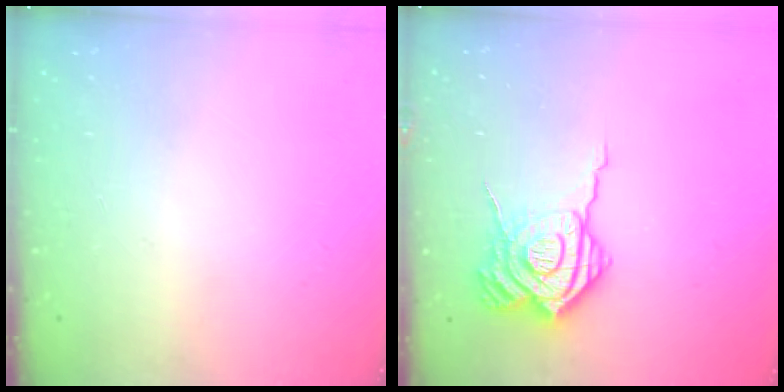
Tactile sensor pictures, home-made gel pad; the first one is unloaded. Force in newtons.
{"total": 15.9, "press": 15.9, "slide": 1.5}